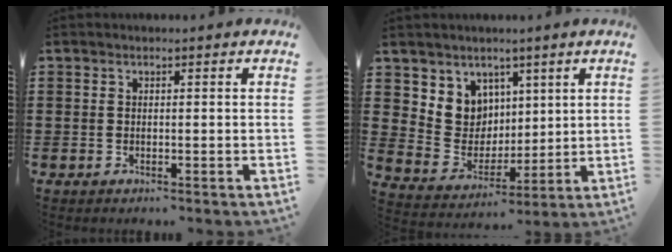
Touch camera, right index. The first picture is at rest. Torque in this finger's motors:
{"motor_torque": [0.47, 0.24, 0.27, 0.05]}